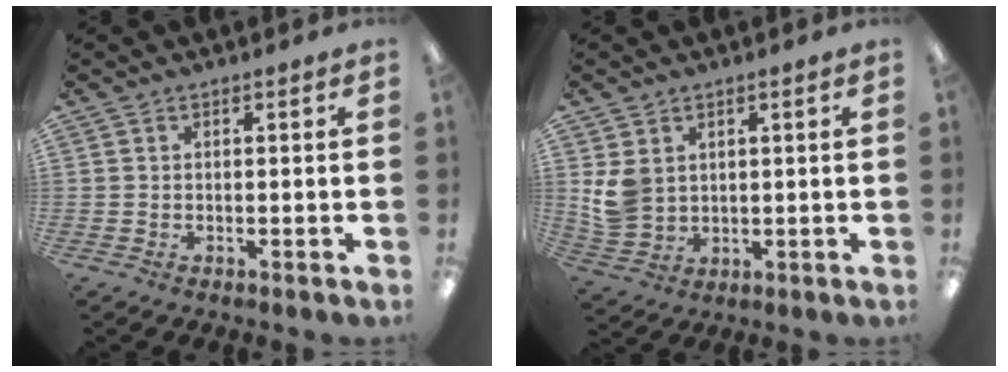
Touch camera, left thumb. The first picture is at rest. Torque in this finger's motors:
{"motor_torque": [0.52, 0.44, 1.08, -0.42, 0.01]}